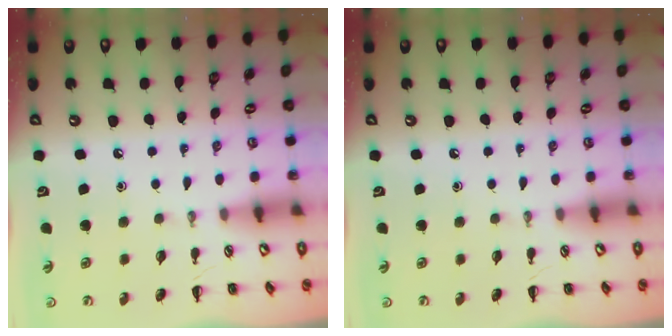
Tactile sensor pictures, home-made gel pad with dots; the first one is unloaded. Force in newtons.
{"total": 0.0}